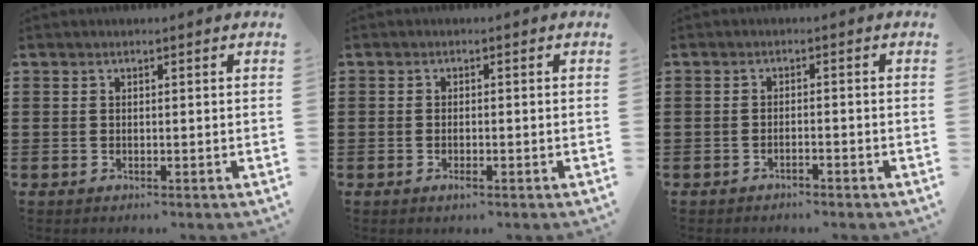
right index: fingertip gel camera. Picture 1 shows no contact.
{"total": 1.1, "force": [-0.6, 0.2, 0.9], "torque": [-0.020, -0.007, -0.008]}
{"total": 1.3, "force": [-1.3, 0.0, 0.3], "torque": [-0.009, 0.000, -0.025]}